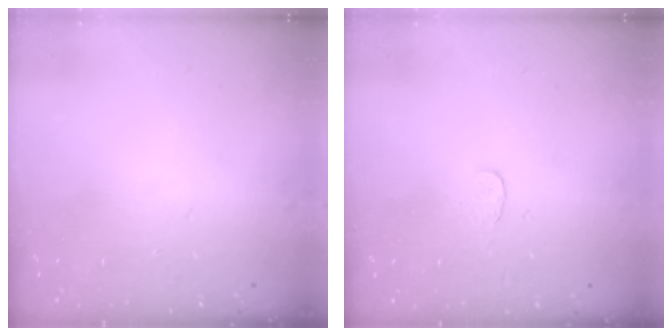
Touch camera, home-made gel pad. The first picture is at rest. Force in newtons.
{"total": 3.0, "press": 3.0, "slide": 0.2}